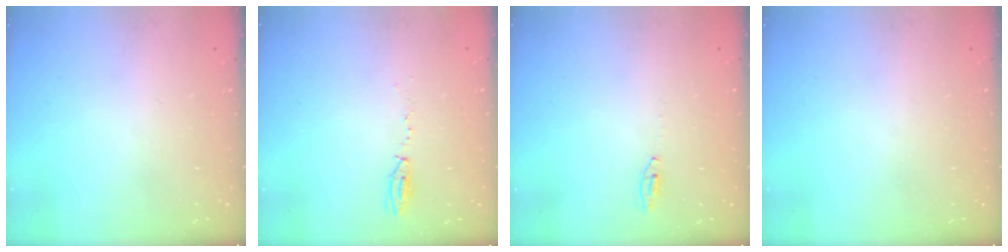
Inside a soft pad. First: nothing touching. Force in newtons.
{"total": 3.6, "press": 3.5, "slide": 0.8}
{"total": 2.2, "press": 2.2, "slide": 0.2}
{"total": 0.0}